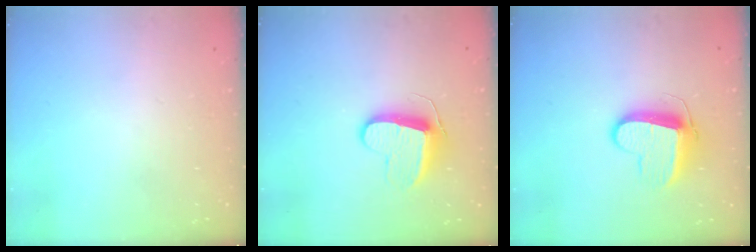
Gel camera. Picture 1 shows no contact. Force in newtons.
{"total": 10.1, "press": 10.1, "slide": 0.4}
{"total": 10.3, "press": 10.3, "slide": 0.5}